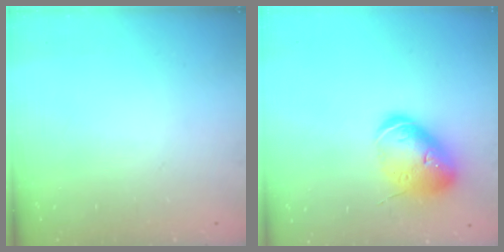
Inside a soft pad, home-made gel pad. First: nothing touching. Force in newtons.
{"total": 14.6, "press": 14.5, "slide": 2.3}